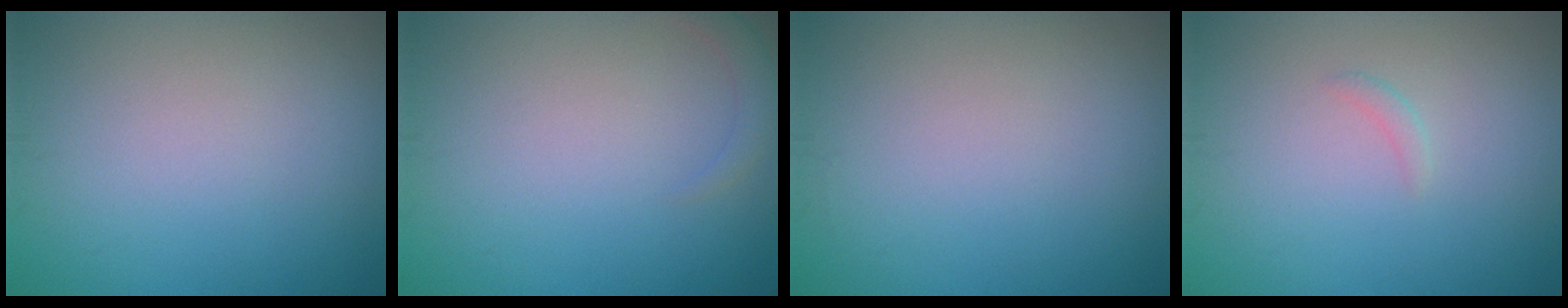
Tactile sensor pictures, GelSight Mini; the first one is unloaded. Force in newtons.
{"total": 1.3, "press": 1.3, "slide": 0.2}
{"total": 0.0}
{"total": 0.6, "press": 0.6, "slide": 0.1}